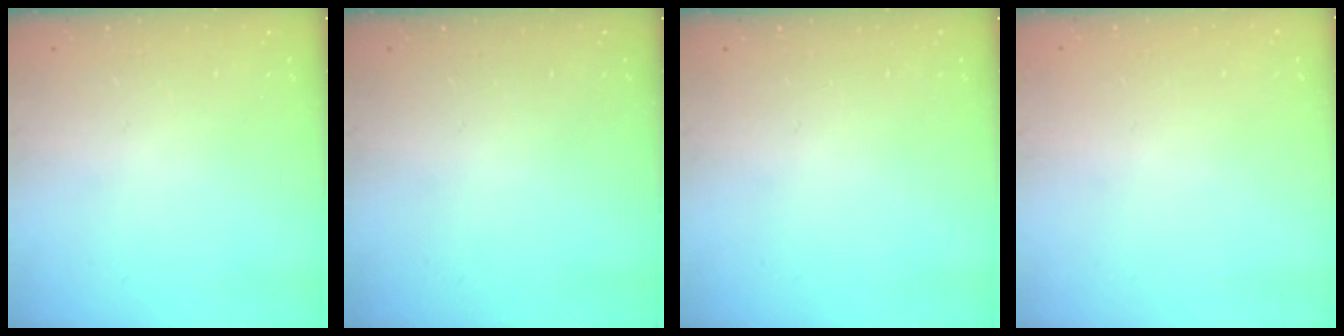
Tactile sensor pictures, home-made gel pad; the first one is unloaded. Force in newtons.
{"total": 0.0}
{"total": 0.0}
{"total": 0.0}